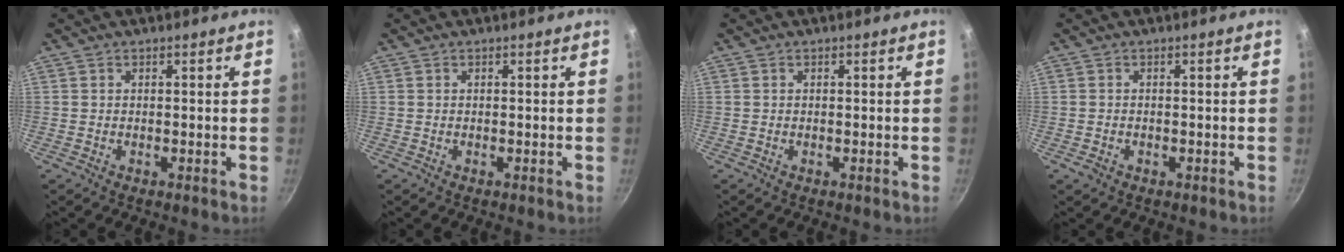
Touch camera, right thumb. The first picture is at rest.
{"total": 0.0}
{"total": 0.0}
{"total": 1.3, "force": [-0.6, 0.9, 0.7], "torque": [-0.014, 0.001, -0.009]}